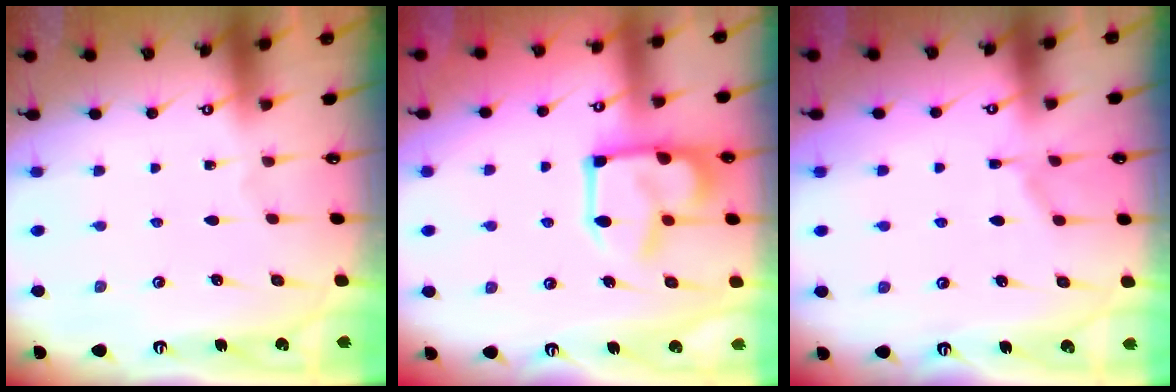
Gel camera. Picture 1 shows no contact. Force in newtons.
{"total": 15.1, "press": 15.0, "slide": 1.3}
{"total": 4.6, "press": 4.6, "slide": 0.6}